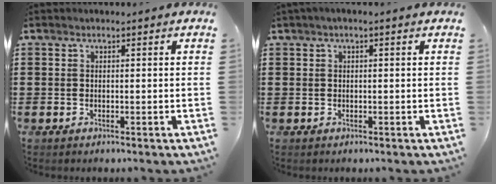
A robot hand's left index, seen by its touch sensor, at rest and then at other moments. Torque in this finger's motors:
{"motor_torque": [2.14, 0.00, 0.68, 0.13]}